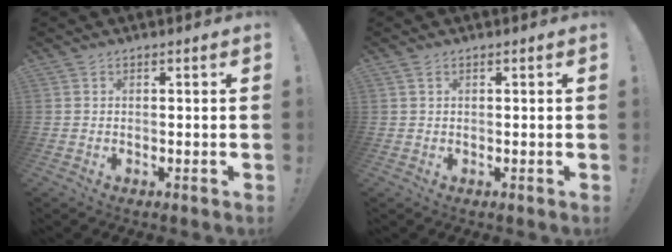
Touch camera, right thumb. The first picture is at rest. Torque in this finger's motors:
{"motor_torque": [0.04, -0.07, 0.11, -0.13, 0.00]}